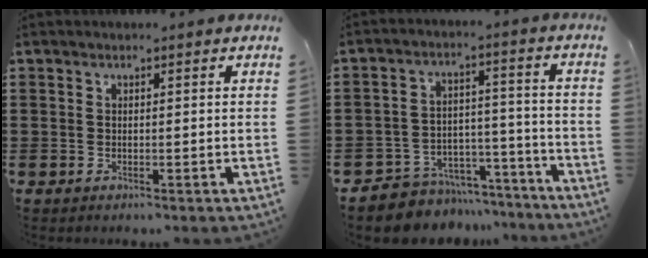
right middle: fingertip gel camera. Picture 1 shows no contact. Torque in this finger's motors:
{"motor_torque": [1.08, -1.06, 0.16, 0.06]}